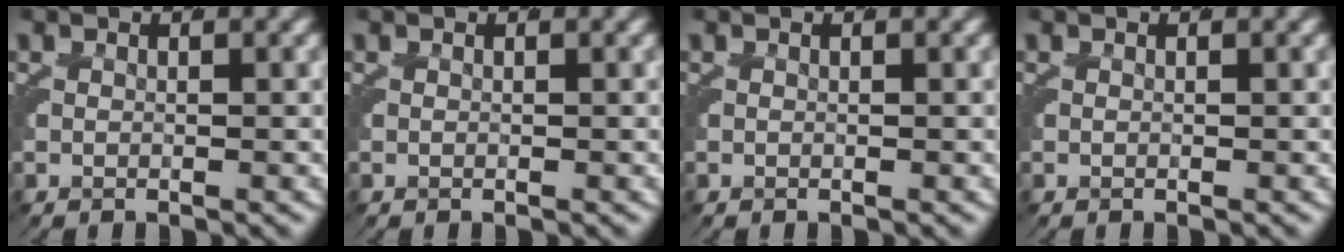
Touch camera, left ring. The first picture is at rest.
{"total": 0.0}
{"total": 0.0}
{"total": 0.0}